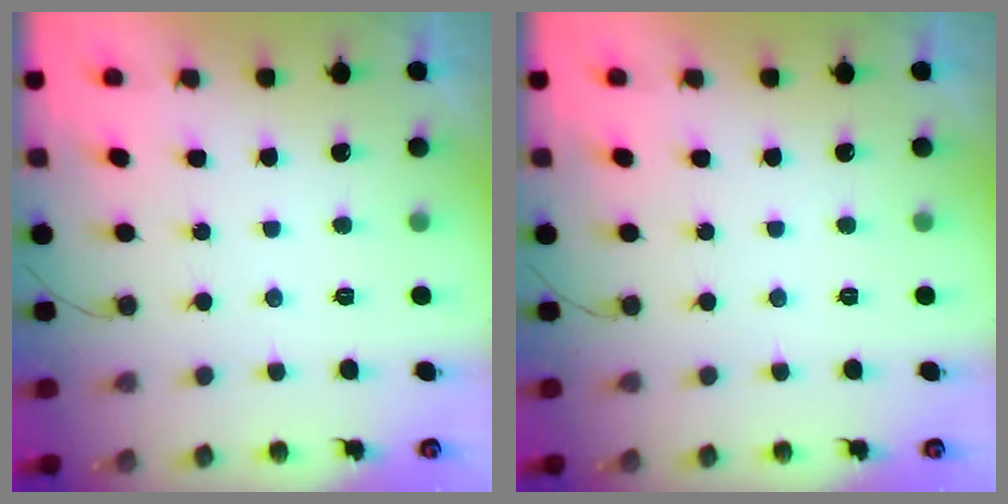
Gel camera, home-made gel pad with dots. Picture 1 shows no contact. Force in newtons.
{"total": 0.0}